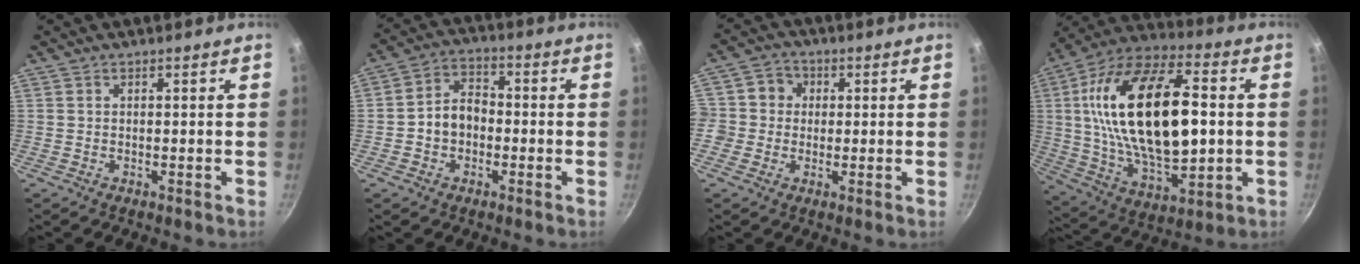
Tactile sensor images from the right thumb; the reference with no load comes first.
{"total": 7.6, "force": [-1.3, 5.8, 4.6], "torque": [-0.049, 0.028, -0.033]}
{"total": 6.0, "force": [0.2, 5.7, 1.7], "torque": [0.009, 0.010, -0.014]}
{"total": 29.6, "force": [2.6, 15.5, 25.2], "torque": [-0.446, 0.011, 0.048]}